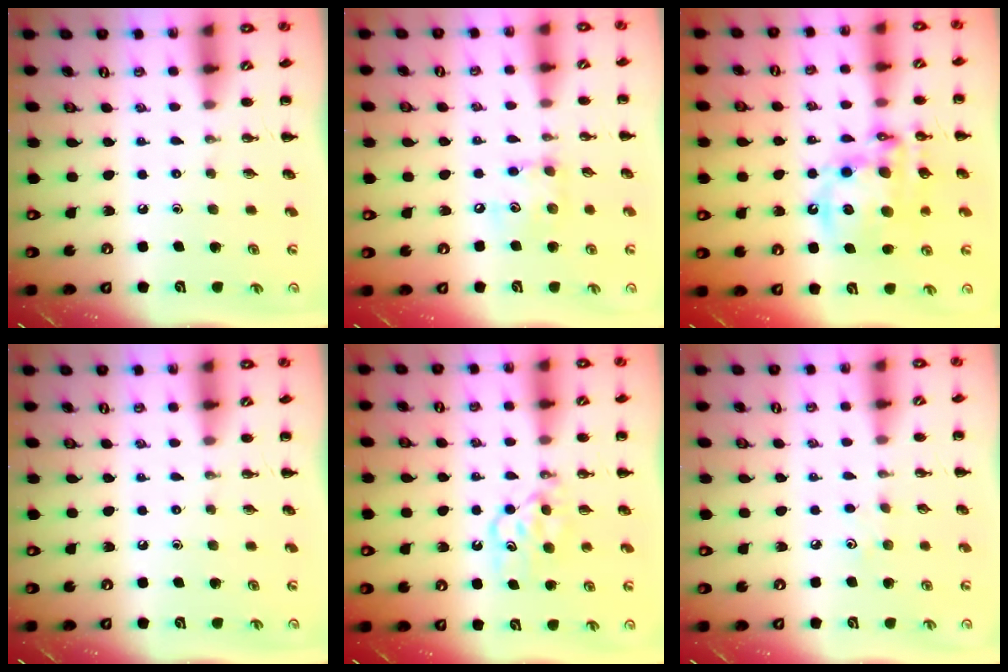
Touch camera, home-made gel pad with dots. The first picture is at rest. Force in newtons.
{"total": 8.0, "press": 8.0, "slide": 0.8}
{"total": 15.8, "press": 15.3, "slide": 3.8}
{"total": 0.0}
{"total": 5.9, "press": 5.7, "slide": 1.4}
{"total": 3.2, "press": 3.1, "slide": 1.0}